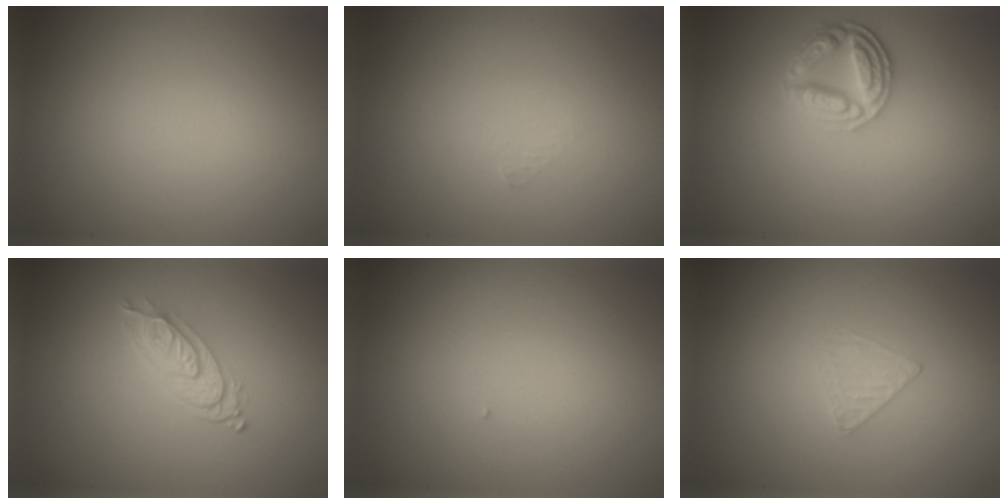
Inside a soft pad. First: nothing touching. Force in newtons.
{"total": 0.7, "press": 0.7, "slide": 0.1}
{"total": 3.7, "press": 3.3, "slide": 1.7}
{"total": 2.7, "press": 2.1, "slide": 1.7}
{"total": 0.0}
{"total": 1.0, "press": 0.3, "slide": 0.9}